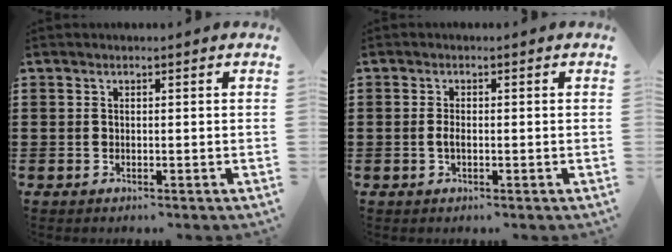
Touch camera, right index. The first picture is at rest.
{"total": 1.5, "force": [-0.3, 0.5, 1.4], "torque": [-0.034, -0.005, -0.008]}